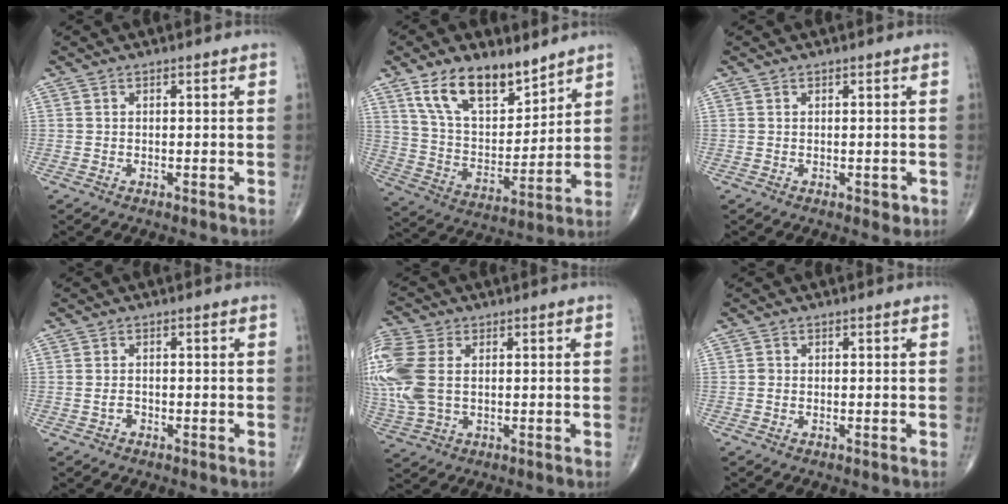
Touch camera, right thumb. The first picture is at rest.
{"total": 15.3, "force": [10.2, 7.4, 8.6], "torque": [-0.118, -0.060, 0.195]}
{"total": 1.3, "force": [-0.1, 1.0, 0.9], "torque": [-0.006, -0.001, 0.000]}
{"total": 1.2, "force": [-0.5, 0.9, 0.7], "torque": [-0.014, 0.006, -0.006]}
{"total": 13.7, "force": [1.6, 8.9, 10.2], "torque": [-0.272, 0.009, 0.036]}
{"total": 0.6, "force": [-0.1, 0.5, 0.2], "torque": [-0.001, 0.002, -0.003]}